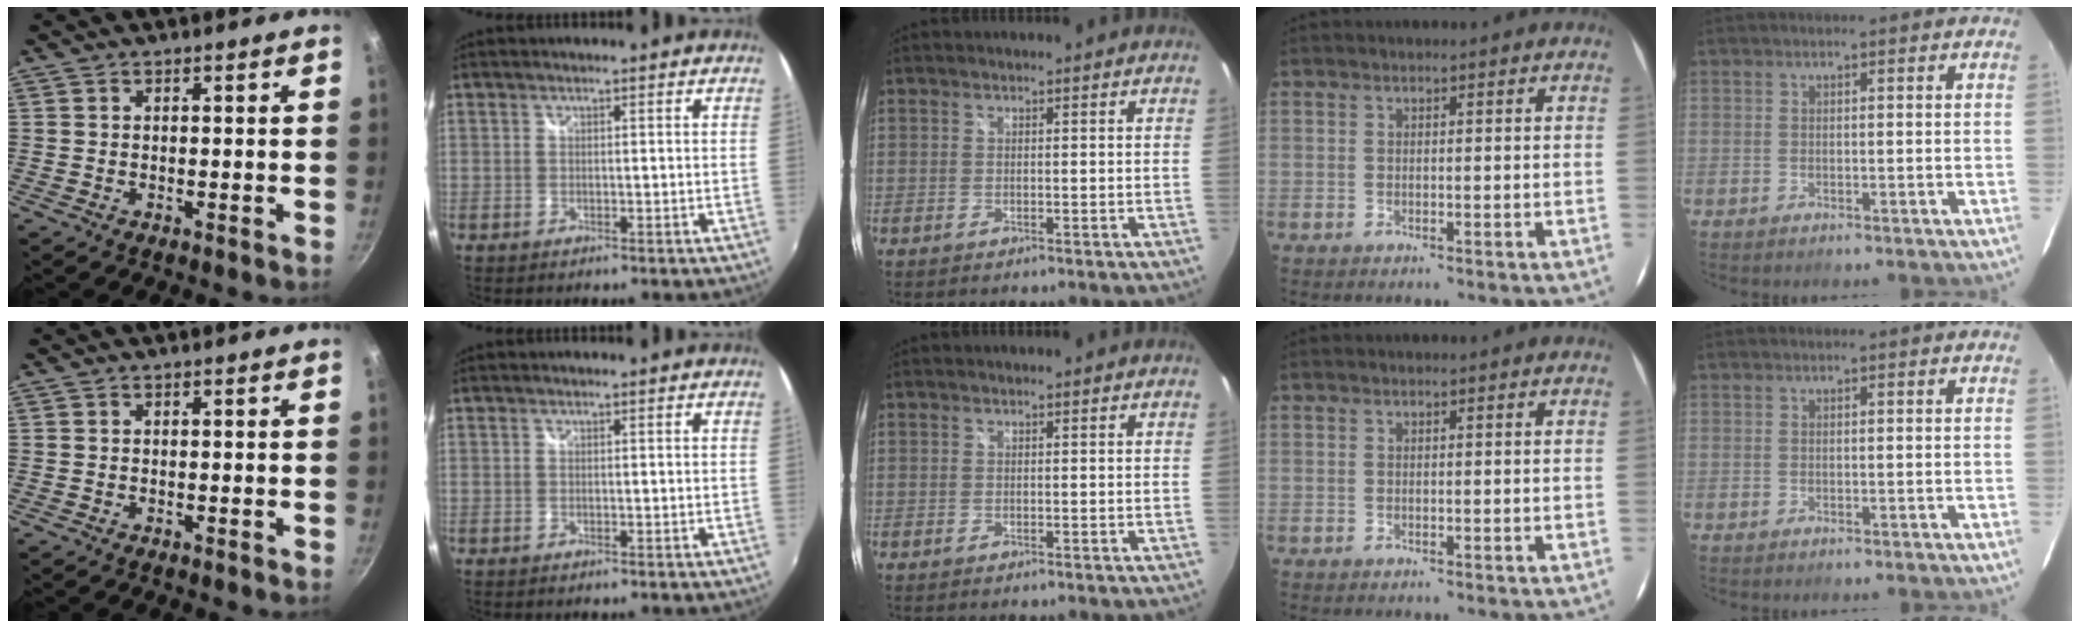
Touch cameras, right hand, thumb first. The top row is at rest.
{}